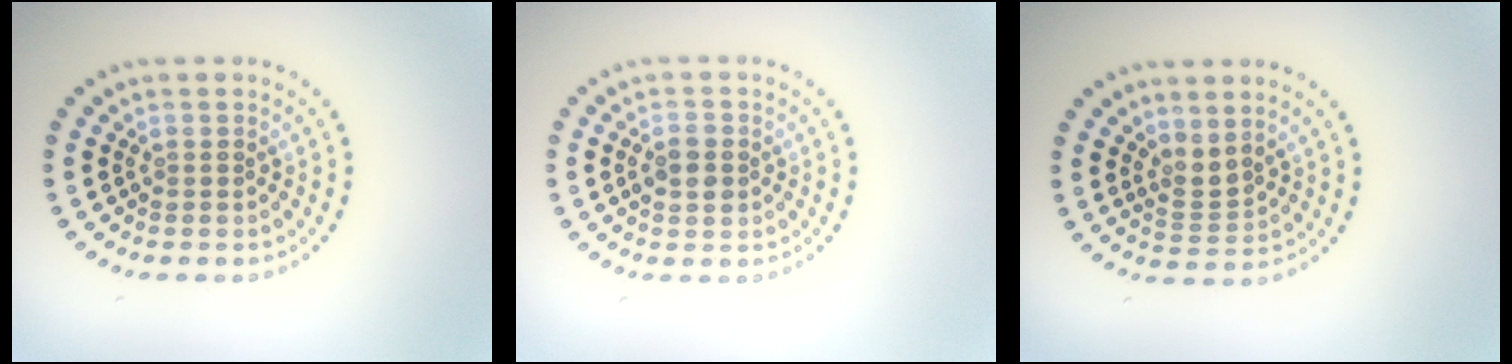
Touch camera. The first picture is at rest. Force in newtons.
{"total": 2.6, "press": 2.6, "slide": 0.0}
{"total": 1.8, "press": 1.2, "slide": 1.3}